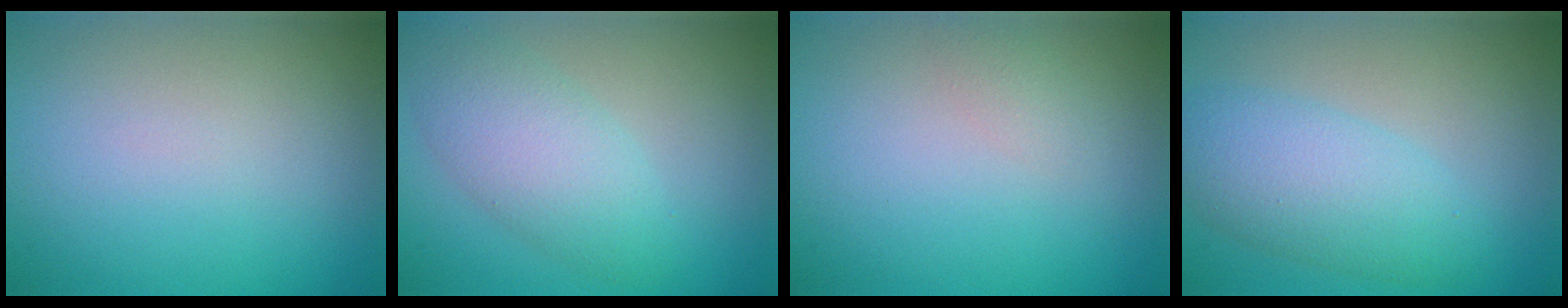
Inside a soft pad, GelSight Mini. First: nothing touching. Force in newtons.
{"total": 4.1, "press": 4.1, "slide": 0.2}
{"total": 1.0, "press": 1.0, "slide": 0.1}
{"total": 4.9, "press": 4.9, "slide": 0.2}